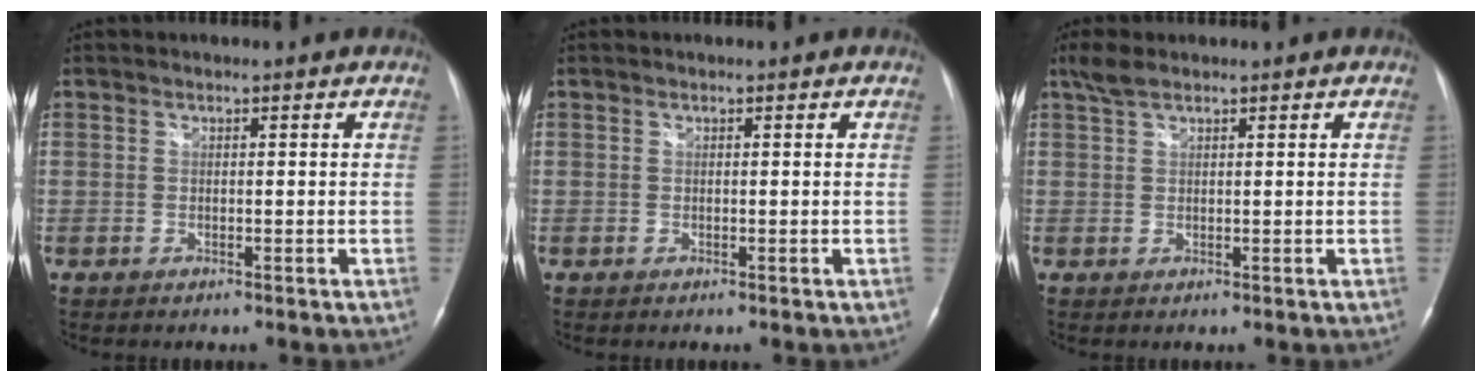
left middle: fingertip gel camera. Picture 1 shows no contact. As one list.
[{"total": 0.0}, {"total": 2.5, "force": [2.0, 0.6, 1.4], "torque": [-0.035, 0.012, 0.044]}]